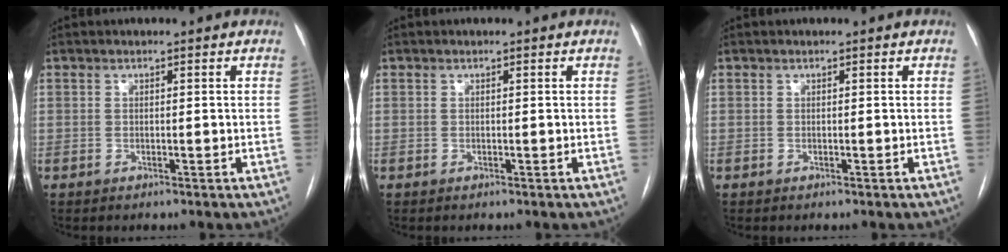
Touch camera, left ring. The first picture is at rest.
{"total": 0.0}
{"total": 0.0}